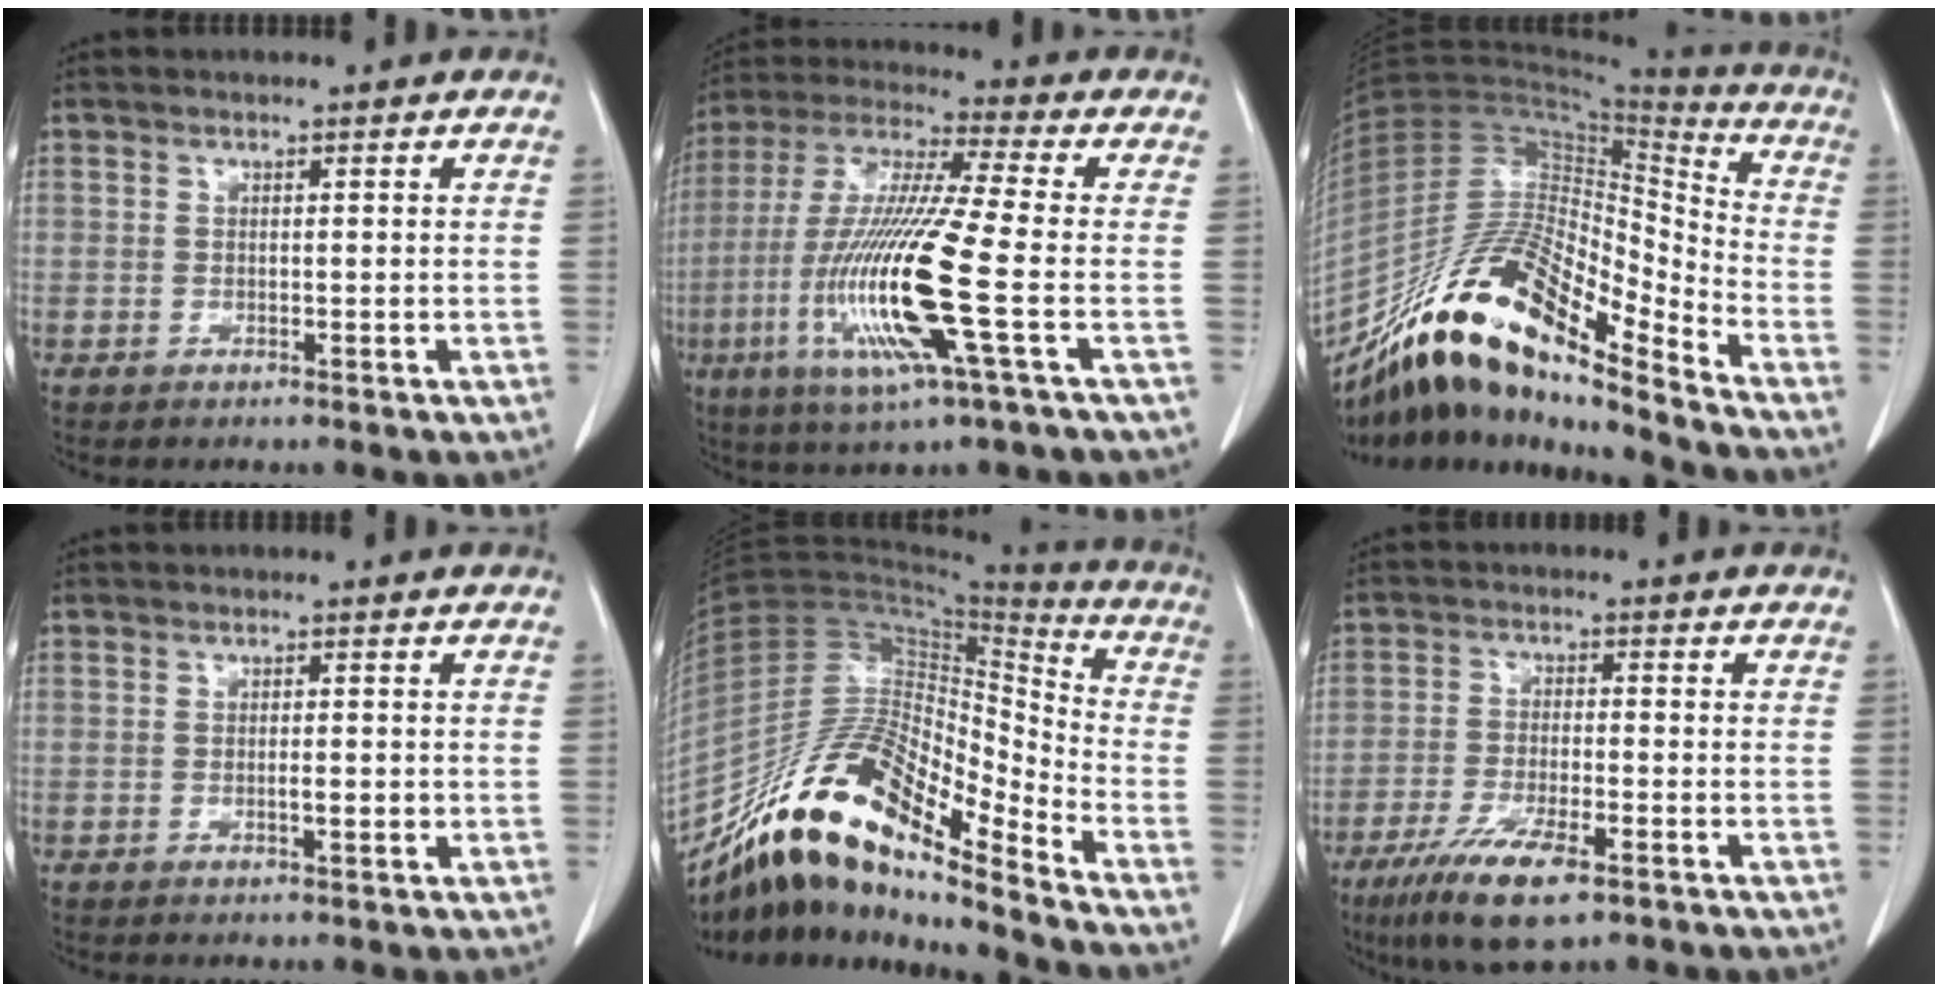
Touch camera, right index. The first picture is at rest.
{"total": 17.7, "force": [-4.4, 0.2, 17.2], "torque": [-0.359, -0.018, -0.092]}
{"total": 21.5, "force": [-15.9, 4.0, 13.9], "torque": [-0.275, 0.005, -0.293]}
{"total": 1.6, "force": [-0.2, 0.4, 1.5], "torque": [-0.026, 0.000, -0.003]}
{"total": 19.8, "force": [-14.9, 4.1, 12.3], "torque": [-0.239, 0.019, -0.274]}
{"total": 9.3, "force": [-5.5, 2.3, 7.1], "torque": [-0.134, -0.018, -0.094]}